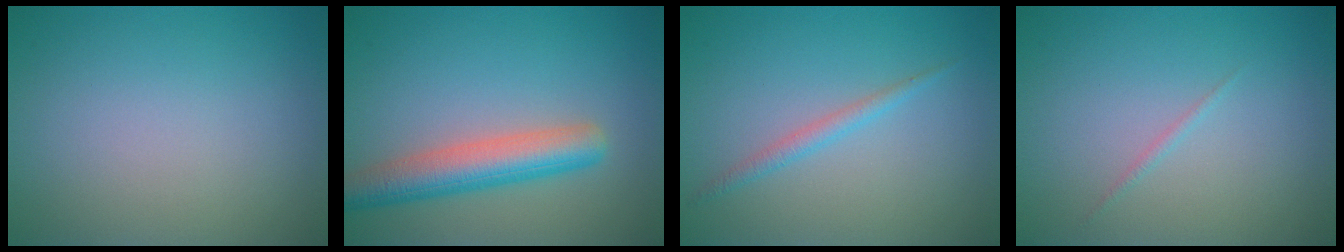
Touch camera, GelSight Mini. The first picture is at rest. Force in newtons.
{"total": 5.3, "press": 5.3, "slide": 0.2}
{"total": 1.4, "press": 1.4, "slide": 0.1}
{"total": 0.5, "press": 0.5, "slide": 0.0}